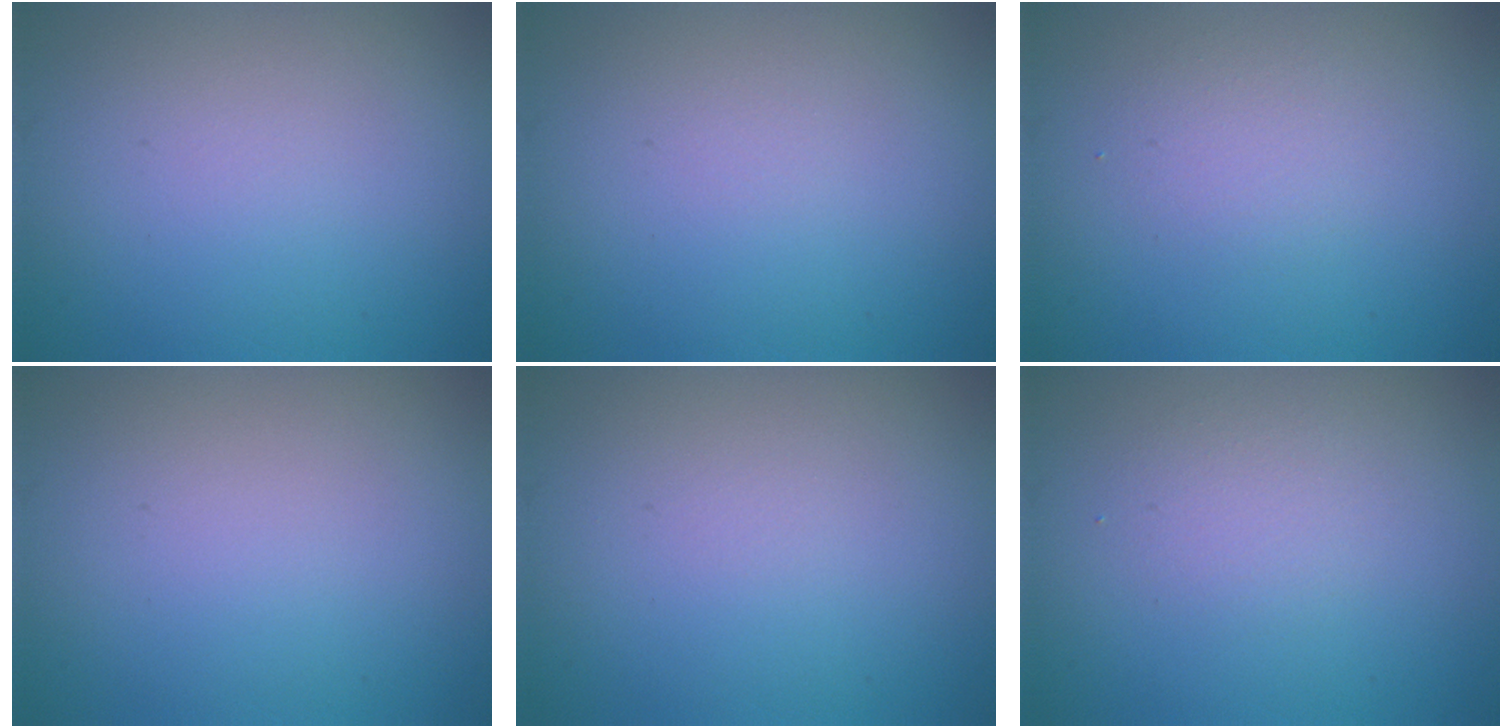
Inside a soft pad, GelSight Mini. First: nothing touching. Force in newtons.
{"total": 0.0}
{"total": 1.6, "press": 1.6, "slide": 0.1}
{"total": 0.0}
{"total": 0.0}
{"total": 1.6, "press": 1.6, "slide": 0.1}